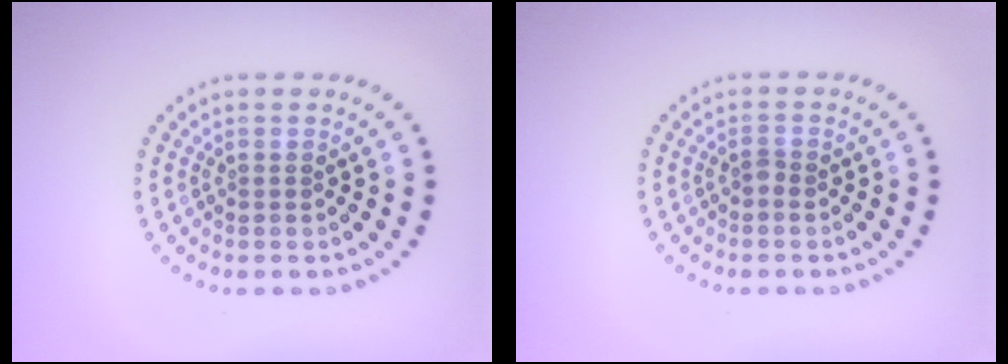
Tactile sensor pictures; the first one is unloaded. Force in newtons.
{"total": 0.8, "press": 0.6, "slide": 0.5}